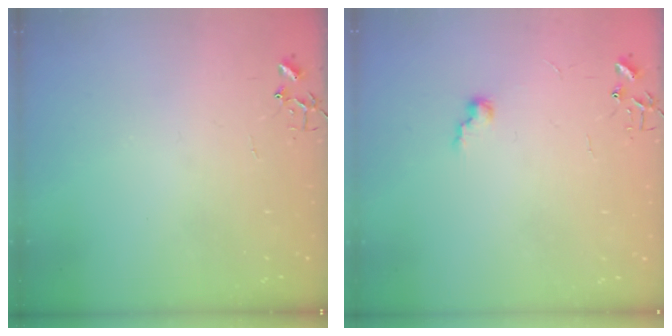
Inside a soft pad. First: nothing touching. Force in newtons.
{"total": 6.2, "press": 6.2, "slide": 0.7}